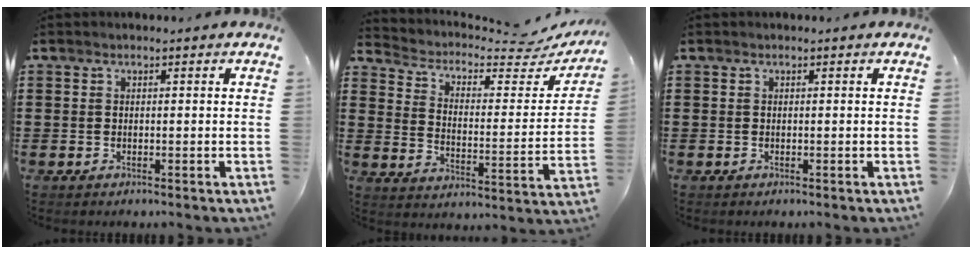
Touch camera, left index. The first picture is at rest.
{"total": 4.0, "force": [3.2, 1.5, 1.8], "torque": [-0.057, -0.029, 0.047]}
{"total": 0.0}